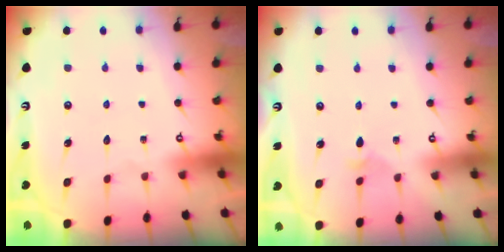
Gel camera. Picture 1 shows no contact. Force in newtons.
{"total": 2.5, "press": 2.5, "slide": 0.6}